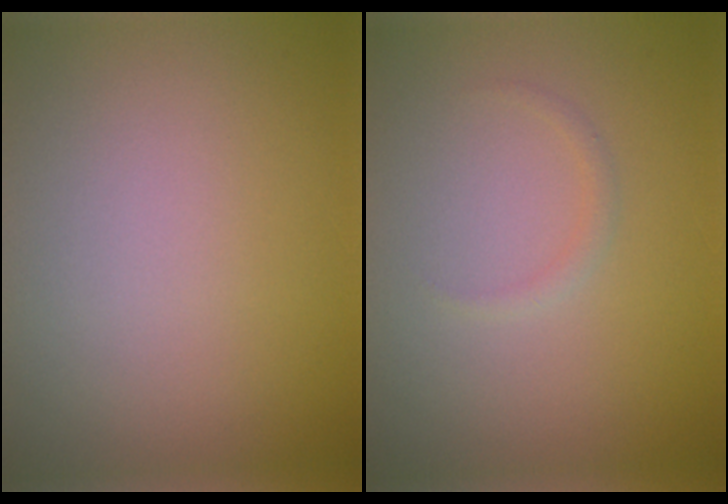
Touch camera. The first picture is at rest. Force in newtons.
{"total": 0.7, "press": 0.7, "slide": 0.1}